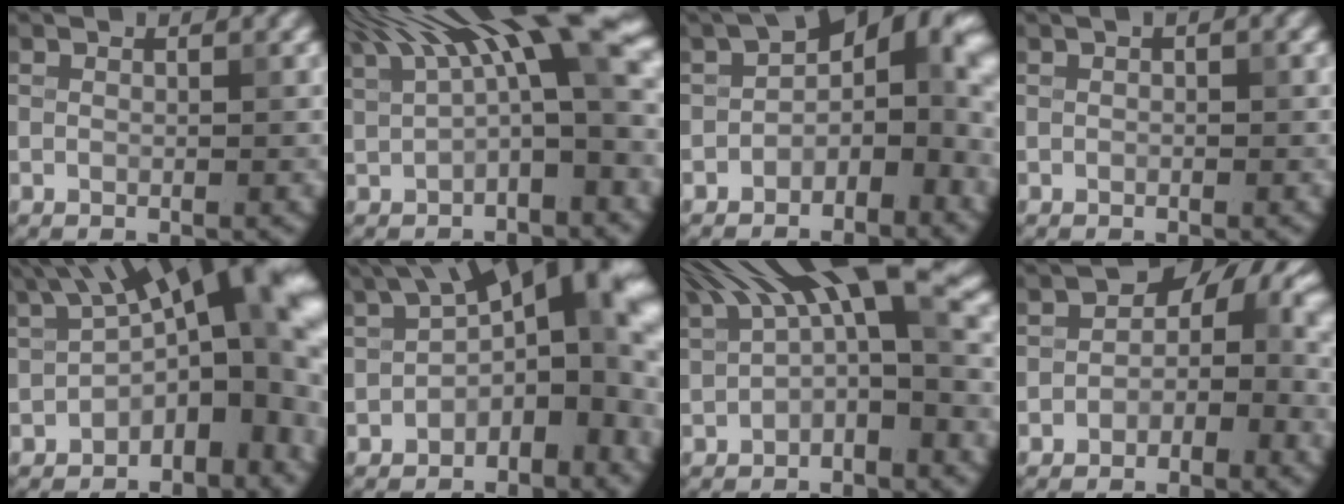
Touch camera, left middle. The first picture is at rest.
{"total": 11.3, "force": [4.3, 3.3, 9.9], "torque": [-0.152, 0.021, 0.066]}
{"total": 7.4, "force": [-1.7, 4.7, 5.4], "torque": [-0.049, 0.014, -0.043]}
{"total": 0.6, "force": [0.2, 0.3, 0.5], "torque": [-0.012, -0.002, 0.000]}
{"total": 14.2, "force": [0.8, 7.0, 12.3], "torque": [-0.150, 0.013, 0.009]}
{"total": 10.9, "force": [-0.1, 5.8, 9.3], "torque": [-0.107, 0.017, -0.014]}
{"total": 8.4, "force": [2.7, 3.0, 7.3], "torque": [-0.116, 0.014, 0.031]}
{"total": 4.0, "force": [-0.9, 2.8, 2.6], "torque": [-0.015, 0.011, -0.026]}